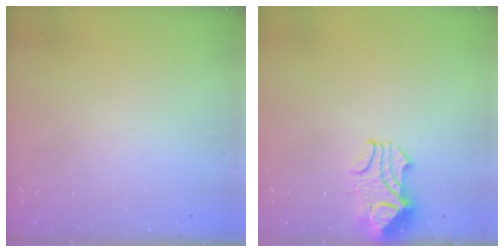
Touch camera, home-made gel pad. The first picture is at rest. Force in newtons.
{"total": 2.2, "press": 2.0, "slide": 0.8}